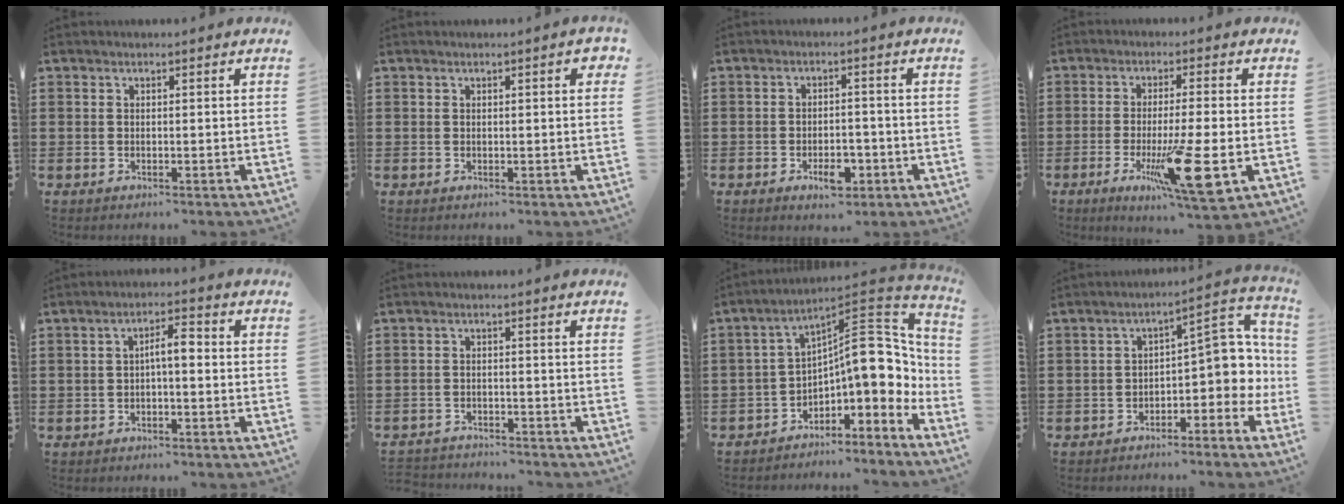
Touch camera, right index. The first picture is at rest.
{"total": 1.0, "force": [0.4, 0.2, 0.9], "torque": [-0.018, 0.004, 0.006]}
{"total": 6.4, "force": [-3.2, 2.0, 5.1], "torque": [-0.099, 0.001, -0.059]}
{"total": 12.7, "force": [-3.9, 1.7, 12.0], "torque": [-0.216, -0.017, -0.061]}
{"total": 3.4, "force": [-0.4, 0.9, 3.2], "torque": [-0.060, 0.009, -0.011]}
{"total": 2.3, "force": [-2.3, 0.2, -0.2], "torque": [-0.005, -0.001, -0.050]}
{"total": 12.3, "force": [-0.3, 6.2, 10.6], "torque": [-0.143, -0.011, -0.013]}
{"total": 6.4, "force": [-1.4, 3.4, 5.2], "torque": [-0.077, -0.014, -0.033]}